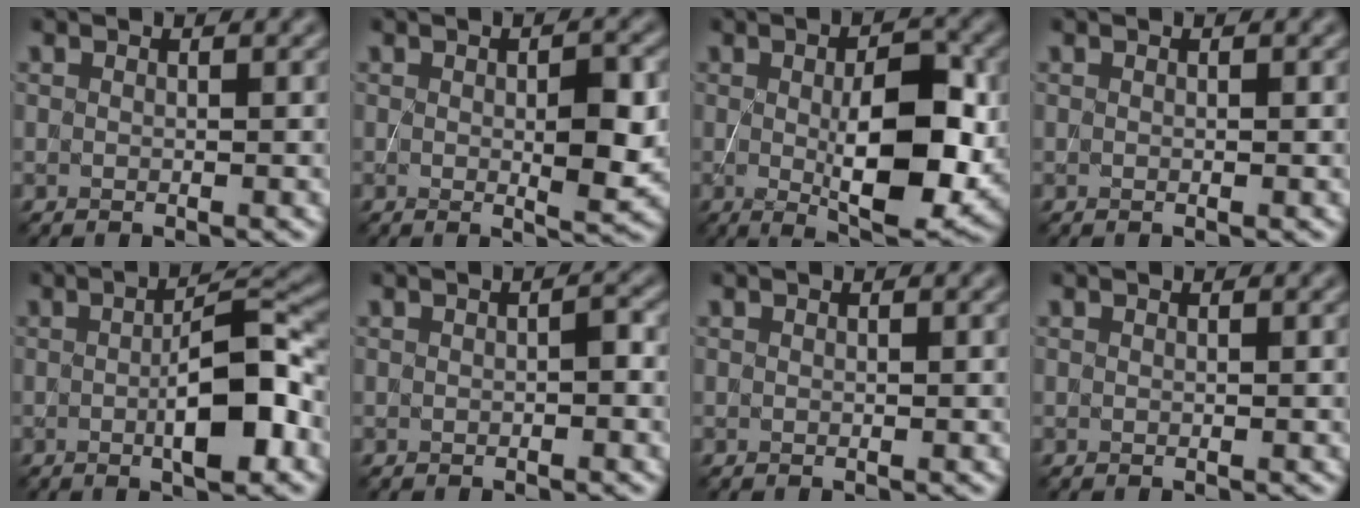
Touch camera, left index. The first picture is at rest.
{"total": 3.7, "force": [0.0, 1.0, 3.6], "torque": [-0.054, -0.004, 0.003]}
{"total": 8.7, "force": [-0.3, 3.4, 8.0], "torque": [-0.123, -0.007, 0.003]}
{"total": 0.0}
{"total": 6.7, "force": [-1.1, 1.7, 6.4], "torque": [-0.101, 0.006, -0.017]}
{"total": 0.9, "force": [-0.2, 0.1, 0.8], "torque": [-0.014, 0.005, -0.001]}
{"total": 0.0}
{"total": 0.0}